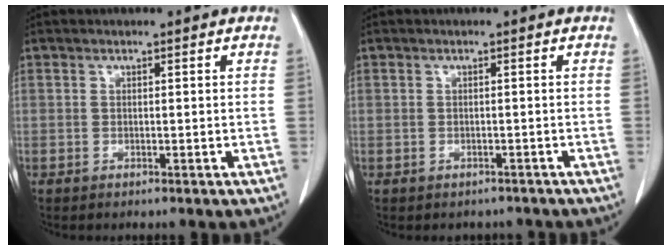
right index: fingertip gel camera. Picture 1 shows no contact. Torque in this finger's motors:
{"motor_torque": [-1.39, 0.01, -0.64, -0.18]}